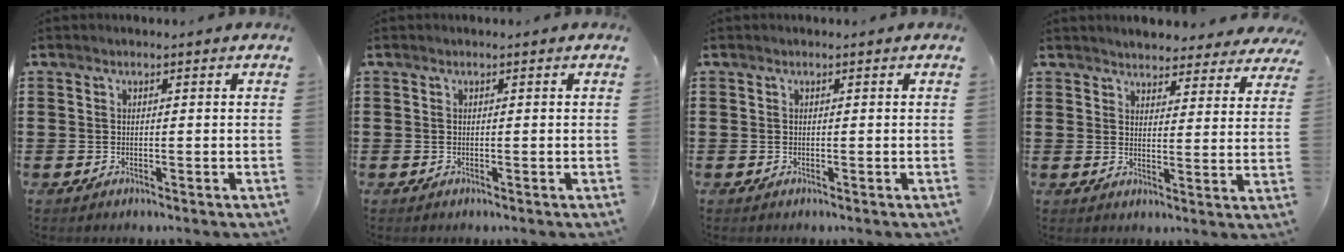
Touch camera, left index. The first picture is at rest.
{"total": 0.0}
{"total": 0.0}
{"total": 3.7, "force": [3.7, 0.3, 0.0], "torque": [-0.016, -0.016, 0.067]}